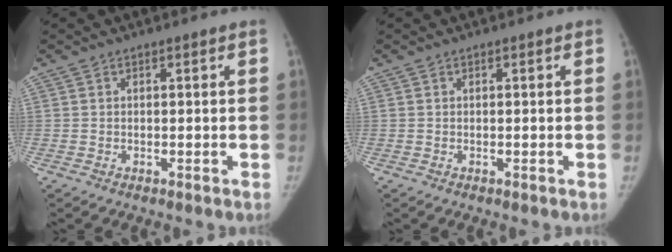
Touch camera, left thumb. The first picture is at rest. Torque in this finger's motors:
{"motor_torque": [0.00, 0.00, 0.10, 0.07, 0.00]}